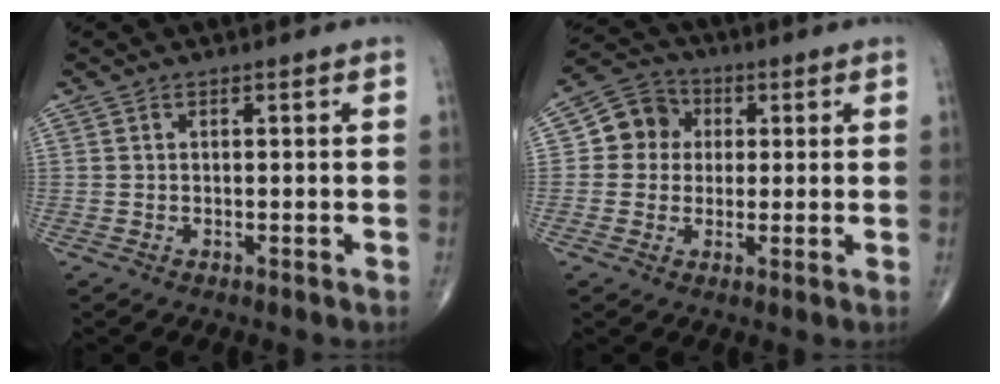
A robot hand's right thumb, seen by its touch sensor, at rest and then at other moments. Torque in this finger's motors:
{"motor_torque": [-0.29, 0.33, 0.01, -0.02, 0.00]}